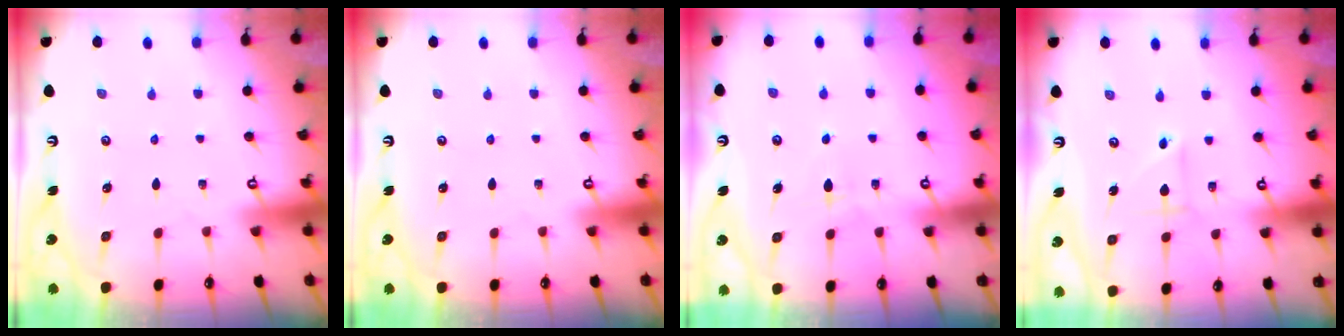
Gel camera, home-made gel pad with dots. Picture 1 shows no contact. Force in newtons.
{"total": 0.0}
{"total": 5.5, "press": 5.5, "slide": 0.8}
{"total": 3.2, "press": 3.2, "slide": 0.4}